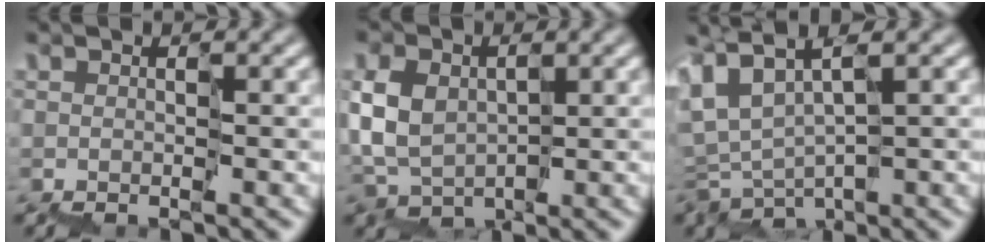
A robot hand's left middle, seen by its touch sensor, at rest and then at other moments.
{"total": 2.6, "force": [0.3, 2.2, 1.4], "torque": [-0.038, 0.011, 0.002]}
{"total": 3.0, "force": [-0.8, 1.6, 2.4], "torque": [-0.061, 0.002, -0.012]}